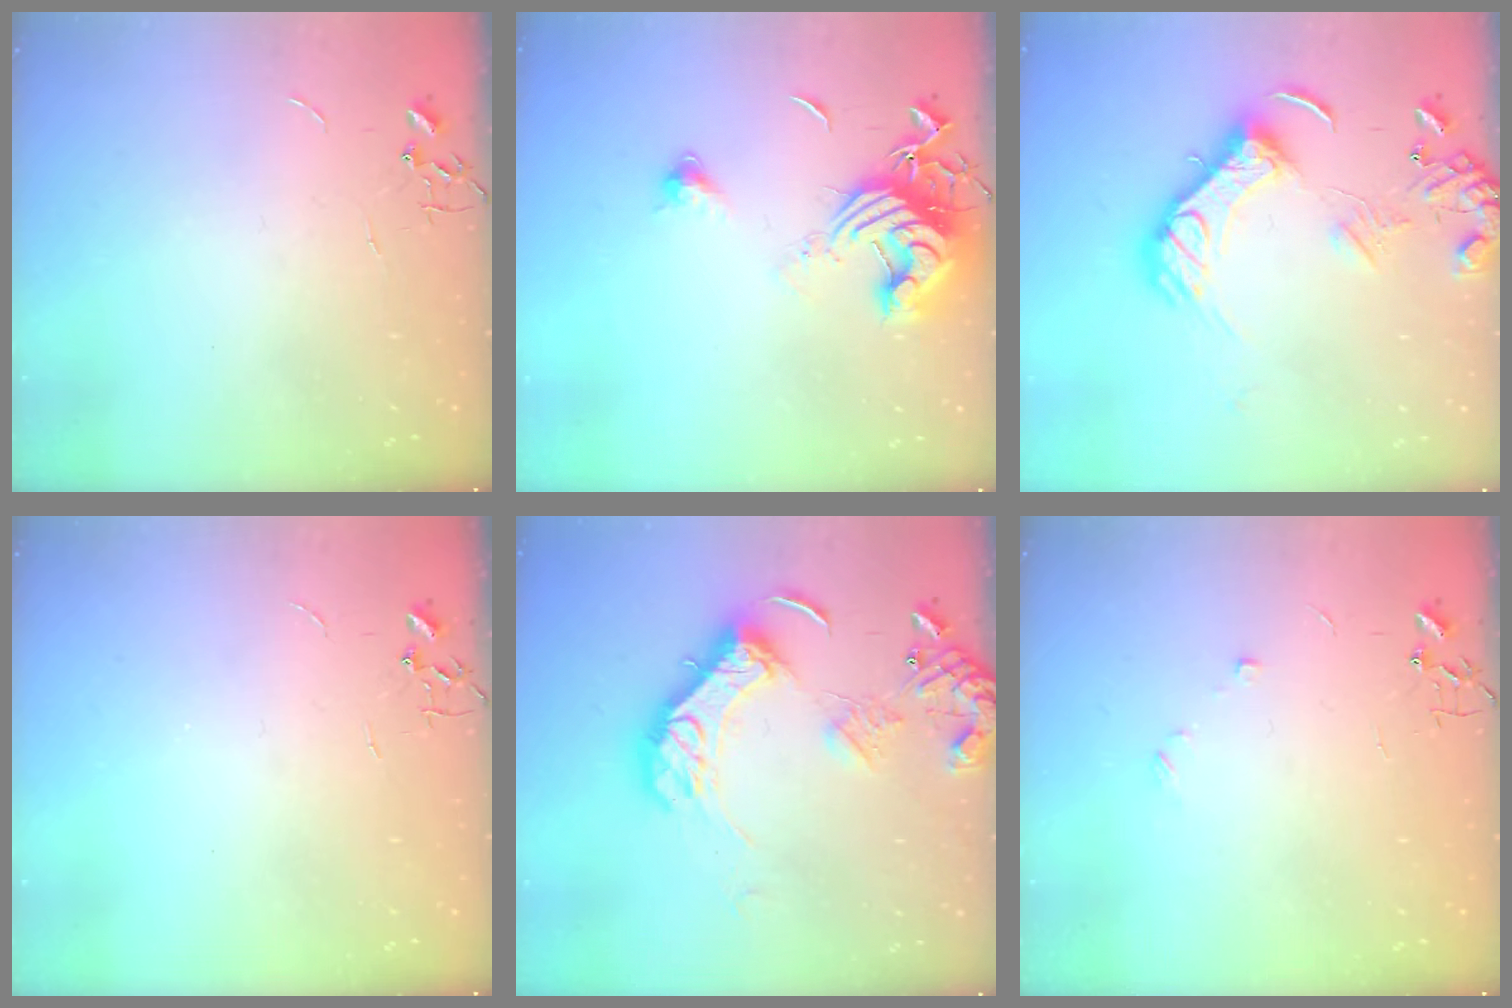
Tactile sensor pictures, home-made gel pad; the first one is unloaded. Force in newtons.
{"total": 13.2, "press": 13.1, "slide": 1.6}
{"total": 15.7, "press": 15.6, "slide": 1.9}
{"total": 0.0}
{"total": 18.3, "press": 18.2, "slide": 2.0}
{"total": 5.7, "press": 5.6, "slide": 0.6}